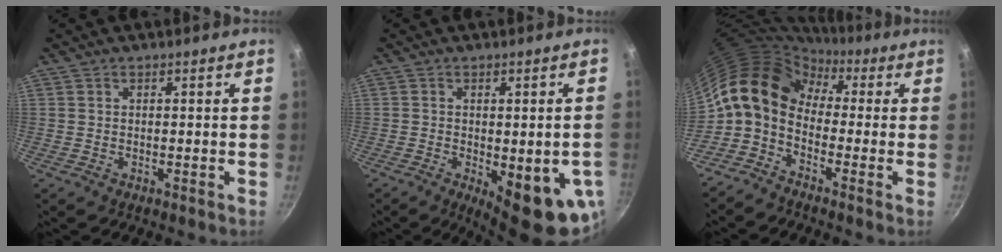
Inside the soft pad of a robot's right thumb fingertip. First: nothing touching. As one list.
[{"total": 13.9, "force": [-3.8, 4.9, 12.5], "torque": [-0.131, -0.011, -0.037]}, {"total": 11.6, "force": [1.1, 8.2, 8.1], "torque": [-0.127, 0.026, -0.005]}]